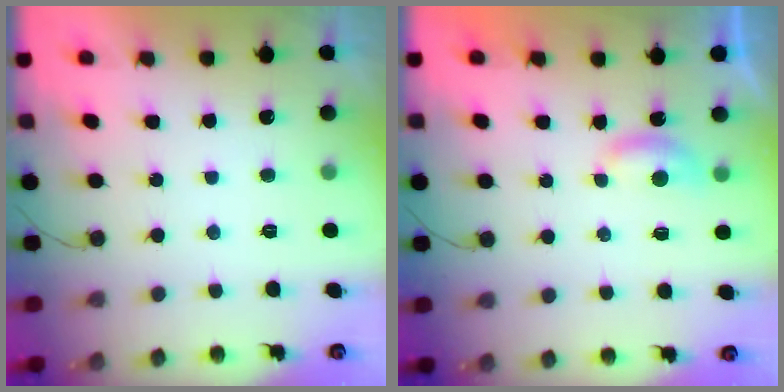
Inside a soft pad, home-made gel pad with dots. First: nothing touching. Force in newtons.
{"total": 4.0, "press": 3.9, "slide": 0.5}